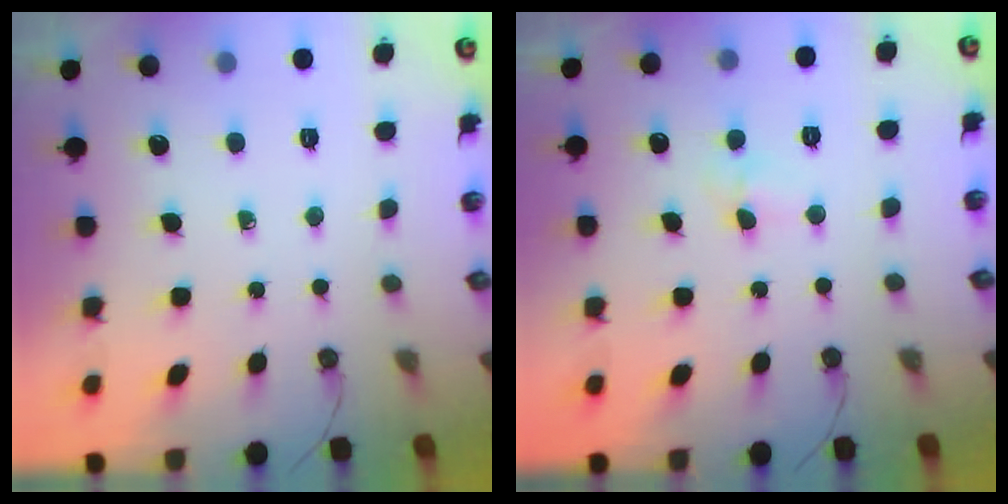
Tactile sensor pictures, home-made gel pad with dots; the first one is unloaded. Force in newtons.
{"total": 3.0, "press": 2.9, "slide": 0.7}